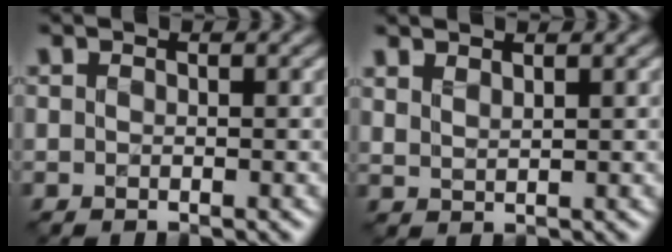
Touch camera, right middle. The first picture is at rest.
{"total": 1.3, "force": [1.2, -0.1, 0.2], "torque": [-0.006, -0.001, 0.032]}